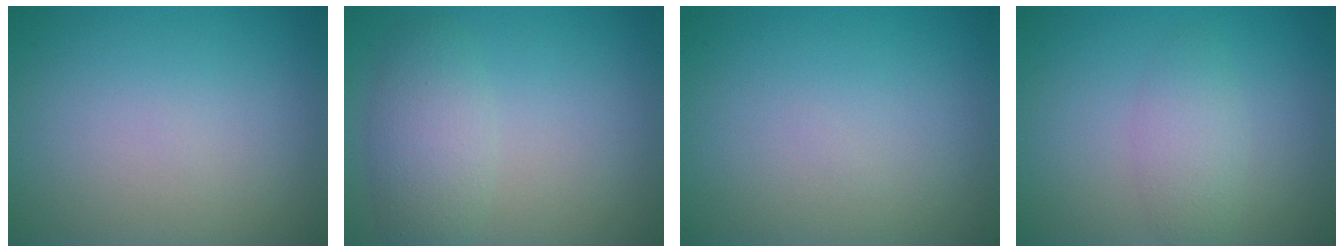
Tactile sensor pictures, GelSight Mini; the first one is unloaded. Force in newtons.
{"total": 3.5, "press": 3.5, "slide": 0.3}
{"total": 0.0}
{"total": 2.3, "press": 2.3, "slide": 0.1}